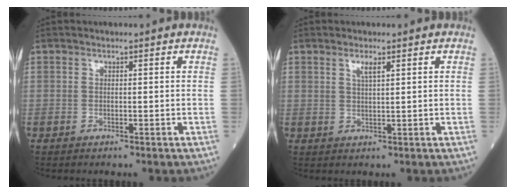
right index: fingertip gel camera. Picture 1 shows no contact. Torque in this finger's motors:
{"motor_torque": [-0.07, -0.02, 0.00, 0.04]}